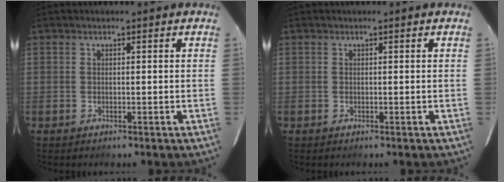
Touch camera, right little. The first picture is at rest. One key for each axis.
{"total": 0.0}